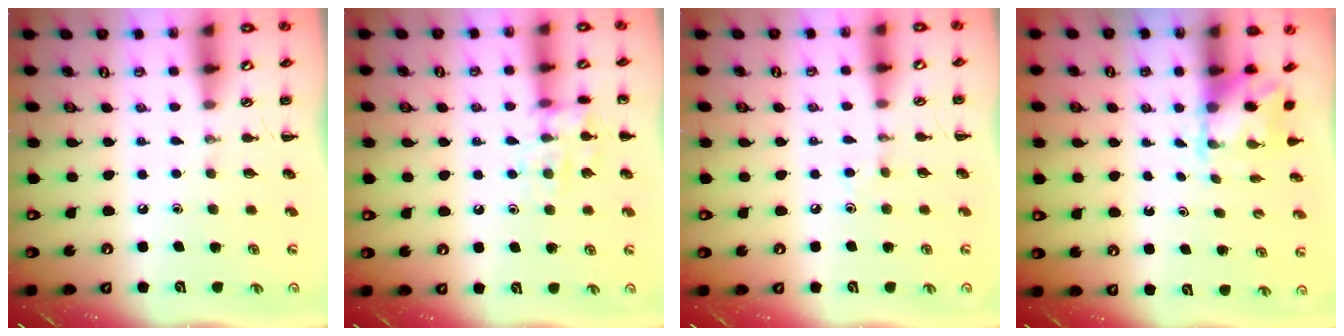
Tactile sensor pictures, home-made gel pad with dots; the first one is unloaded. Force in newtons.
{"total": 10.3, "press": 10.3, "slide": 1.2}
{"total": 2.7, "press": 2.5, "slide": 0.9}
{"total": 2.0, "press": 1.9, "slide": 0.7}